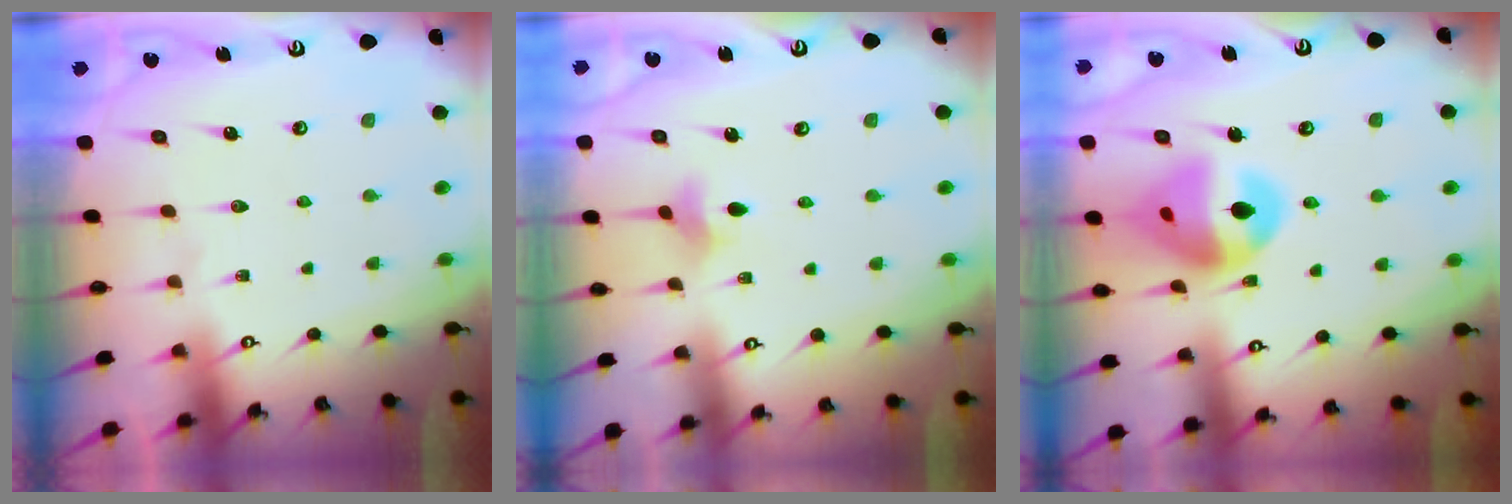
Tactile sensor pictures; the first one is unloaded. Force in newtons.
{"total": 3.1, "press": 3.1, "slide": 0.5}
{"total": 15.0, "press": 14.9, "slide": 1.9}